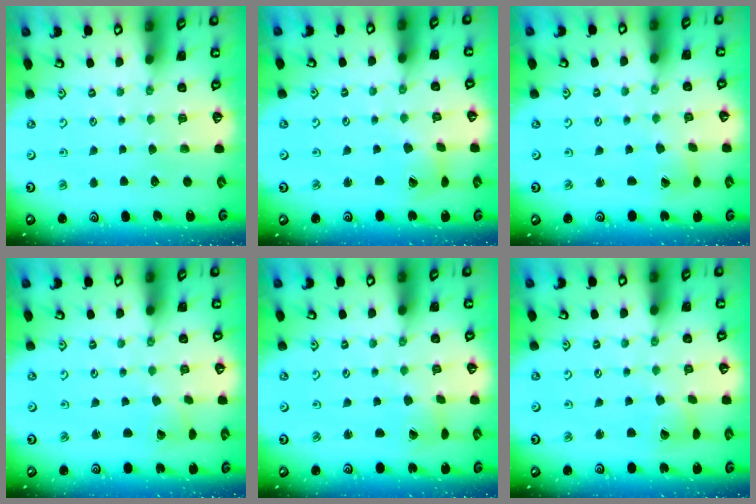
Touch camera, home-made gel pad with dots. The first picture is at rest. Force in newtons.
{"total": 3.2, "press": 3.2, "slide": 0.4}
{"total": 1.2, "press": 1.1, "slide": 0.3}
{"total": 2.0, "press": 2.0, "slide": 0.3}
{"total": 1.2, "press": 1.1, "slide": 0.3}
{"total": 4.8, "press": 4.8, "slide": 0.5}